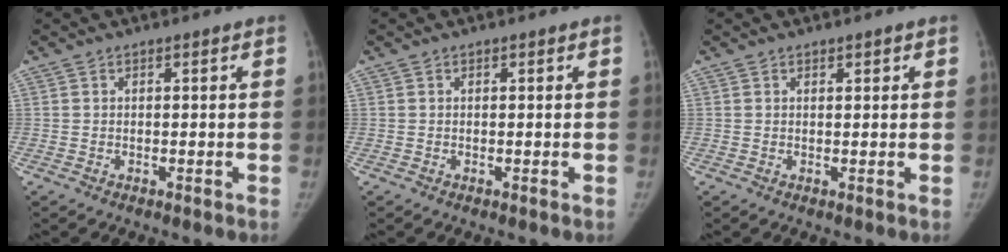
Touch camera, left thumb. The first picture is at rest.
{"total": 0.0}
{"total": 0.9, "force": [0.6, 0.4, 0.5], "torque": [-0.001, -0.003, 0.009]}